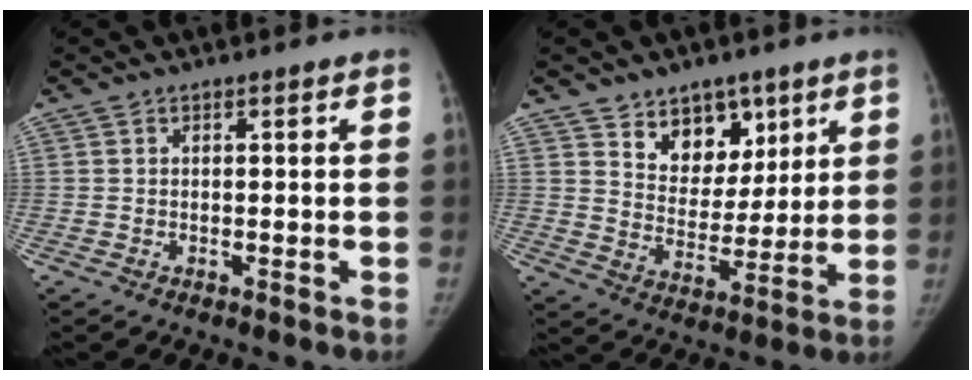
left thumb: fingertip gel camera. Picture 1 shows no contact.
{"total": 11.0, "force": [6.9, 7.5, 4.2], "torque": [-0.022, -0.042, 0.120]}